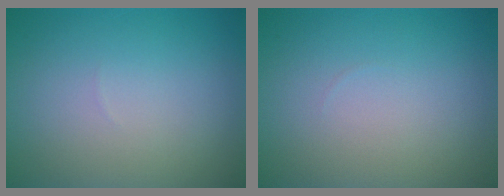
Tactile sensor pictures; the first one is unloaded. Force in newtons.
{"total": 0.0}